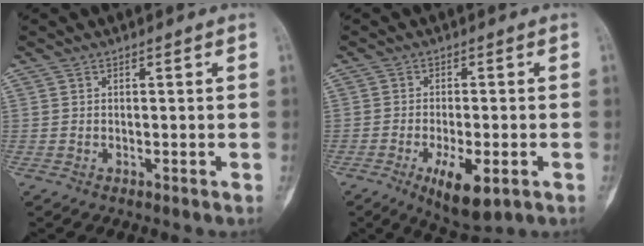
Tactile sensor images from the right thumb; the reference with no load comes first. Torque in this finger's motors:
{"motor_torque": [1.17, 1.04, 0.68, -0.86, 0.02]}